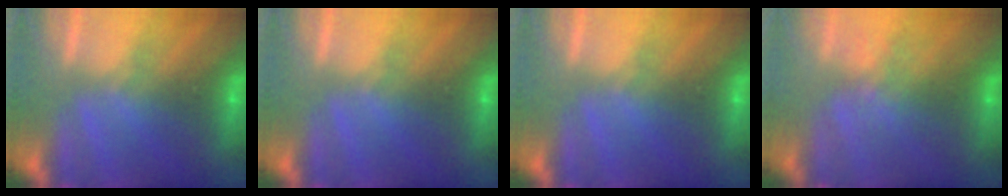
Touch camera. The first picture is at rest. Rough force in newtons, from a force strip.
{"total": 0.0}
{"total": 0.0}
{"total": 4.3}